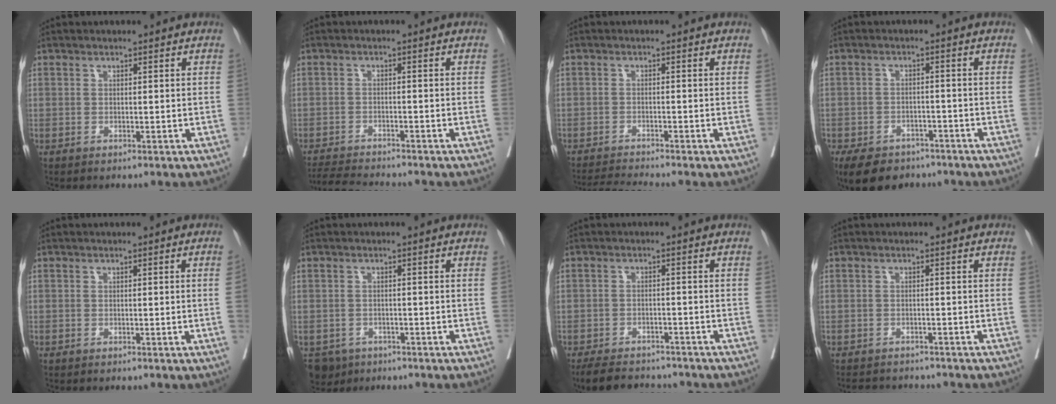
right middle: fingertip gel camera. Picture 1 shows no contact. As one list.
[{"total": 7.0, "force": [-6.7, -0.1, 2.1], "torque": [-0.035, -0.017, -0.111]}, {"total": 3.6, "force": [-3.2, -1.6, 0.4], "torque": [-0.015, -0.021, -0.060]}, {"total": 10.2, "force": [-7.6, 5.5, 3.9], "torque": [-0.074, -0.005, -0.112]}, {"total": 1.3, "force": [-0.4, -0.5, 1.2], "torque": [-0.015, -0.001, -0.007]}, {"total": 5.0, "force": [-3.6, 3.4, 0.7], "torque": [-0.011, -0.001, -0.057]}, {"total": 9.1, "force": [-8.2, 2.7, 2.9], "torque": [-0.047, -0.005, -0.118]}, {"total": 6.5, "force": [-6.2, 1.4, 1.4], "torque": [-0.020, -0.003, -0.084]}]